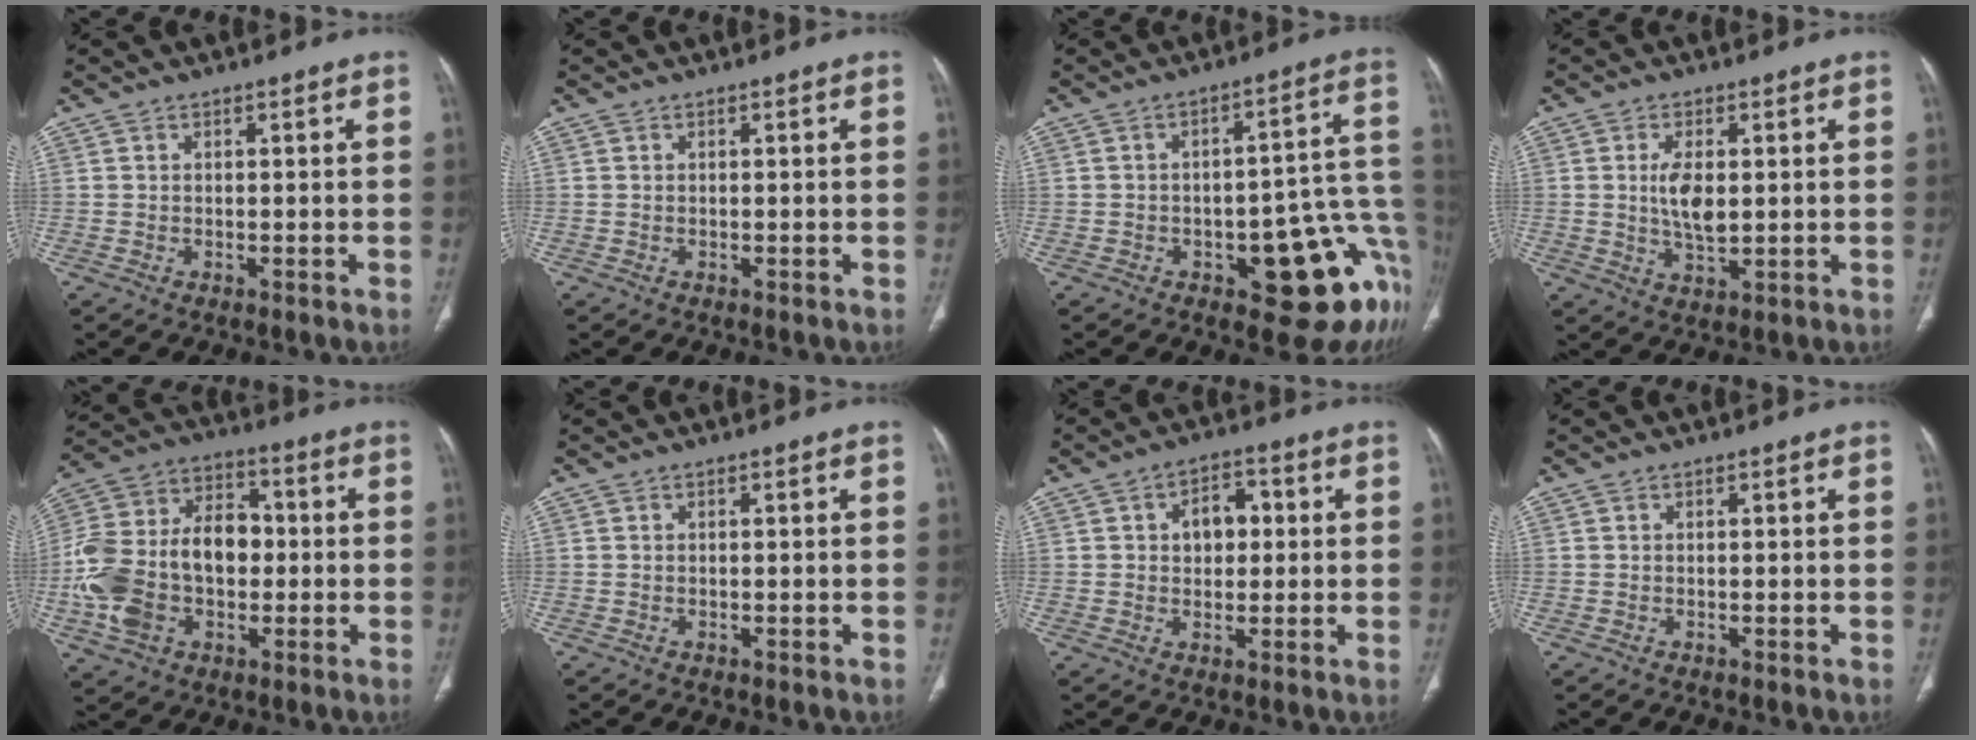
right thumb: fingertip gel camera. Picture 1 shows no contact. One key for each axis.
{"total": 0.0}
{"total": 18.7, "fx": -6.8, "fy": 7.5, "fz": 15.7, "tx": -0.105, "ty": 0.052, "tz": -0.073}
{"total": 6.1, "fx": 0.7, "fy": 2.9, "fz": 5.4, "tx": -0.100, "ty": -0.010, "tz": 0.016}
{"total": 20.3, "fx": -2.0, "fy": 13.8, "fz": 14.8, "tx": -0.284, "ty": 0.037, "tz": -0.033}
{"total": 0.0}
{"total": 6.4, "fx": 1.1, "fy": 4.5, "fz": 4.5, "tx": -0.044, "ty": 0.011, "tz": 0.013}
{"total": 0.0}